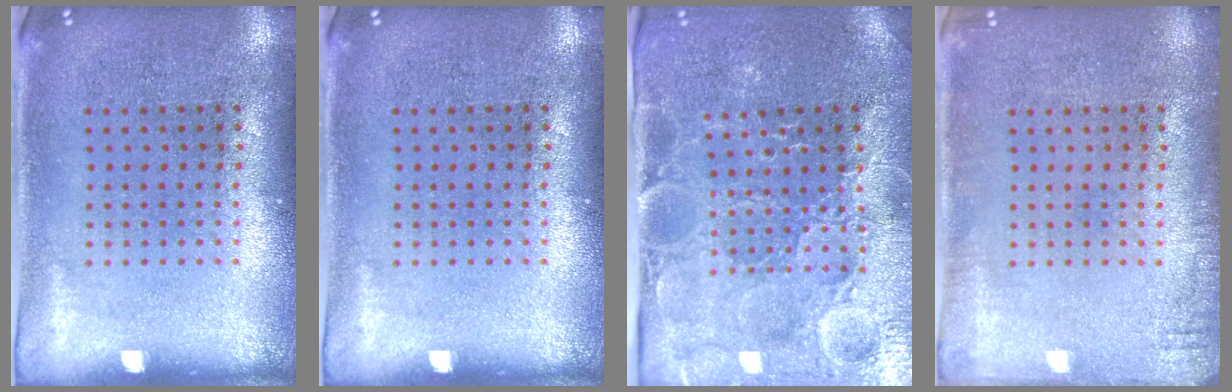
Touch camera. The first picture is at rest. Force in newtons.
{"total": 0.0}
{"total": 3.8, "press": 3.7, "slide": 0.5}
{"total": 1.4, "press": 1.4, "slide": 0.1}